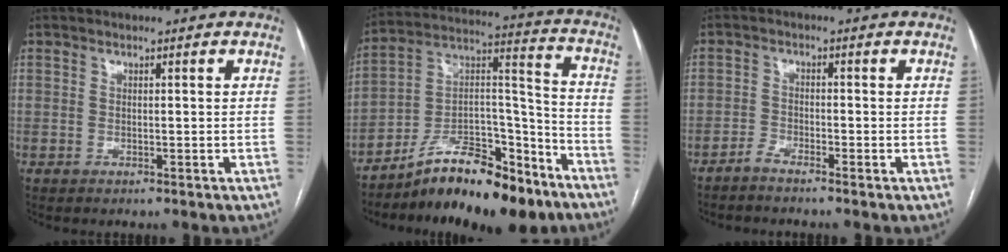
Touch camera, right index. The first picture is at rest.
{"total": 18.4, "force": [-13.6, 6.1, 10.9], "torque": [-0.167, 0.038, -0.222]}
{"total": 1.9, "force": [-1.8, -0.1, 0.5], "torque": [-0.012, -0.004, -0.039]}